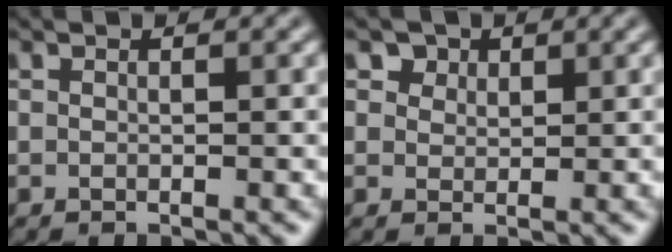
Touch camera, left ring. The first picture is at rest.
{"total": 3.2, "force": [2.1, 2.1, 1.1], "torque": [-0.034, -0.009, 0.037]}